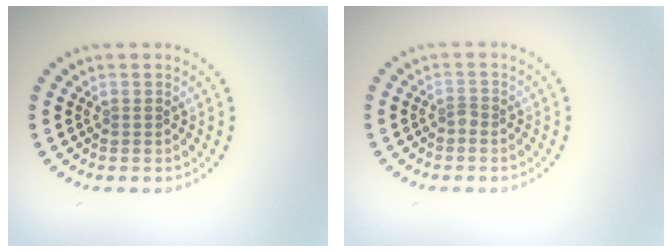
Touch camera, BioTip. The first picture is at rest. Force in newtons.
{"total": 0.8, "press": 0.5, "slide": 0.6}